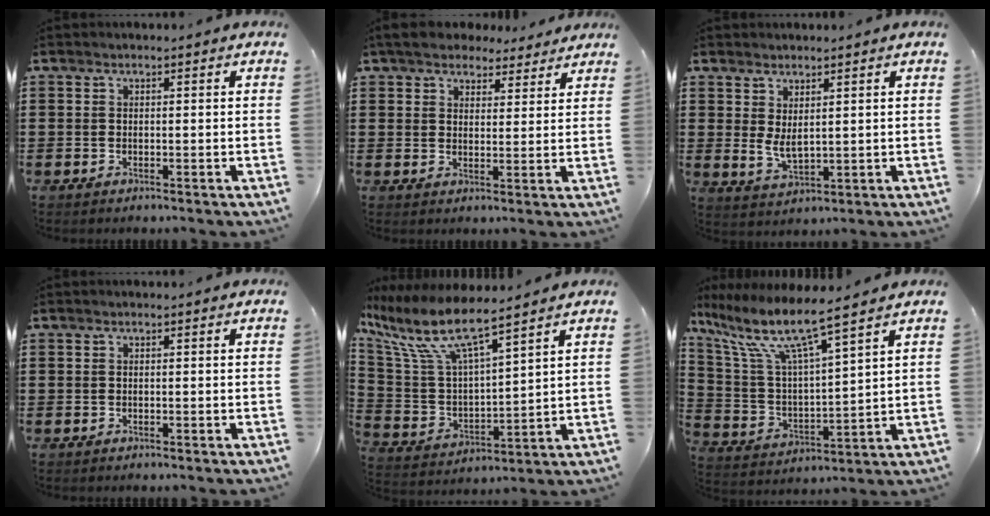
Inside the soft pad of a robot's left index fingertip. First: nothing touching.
{"total": 5.1, "force": [4.6, 1.7, 1.0], "torque": [-0.038, -0.006, 0.087]}
{"total": 3.7, "force": [1.6, 1.4, 3.0], "torque": [-0.068, -0.002, 0.028]}
{"total": 0.0}
{"total": 9.9, "force": [7.3, 1.9, 6.4], "torque": [-0.168, -0.046, 0.119]}
{"total": 9.1, "force": [6.9, 0.7, 5.9], "torque": [-0.144, -0.043, 0.110]}